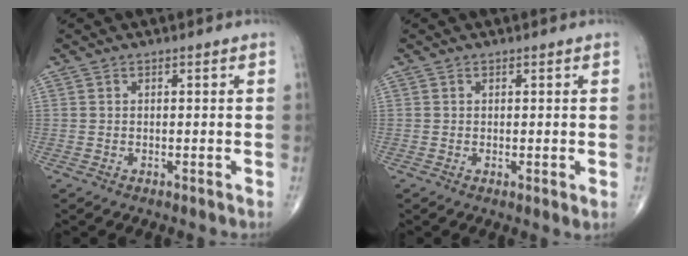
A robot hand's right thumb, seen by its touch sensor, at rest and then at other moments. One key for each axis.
{"total": 1.4, "fx": 0.0, "fy": 0.3, "fz": 1.4, "tx": -0.023, "ty": -0.006, "tz": -0.002}